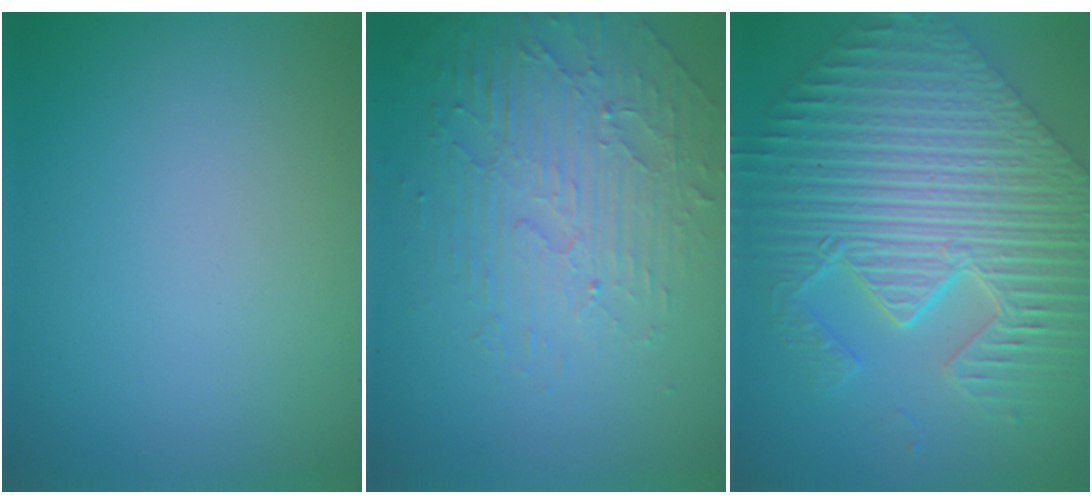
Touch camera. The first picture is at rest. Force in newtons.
{"total": 5.1, "press": 3.5, "slide": 3.7}
{"total": 9.5, "press": 7.4, "slide": 6.0}